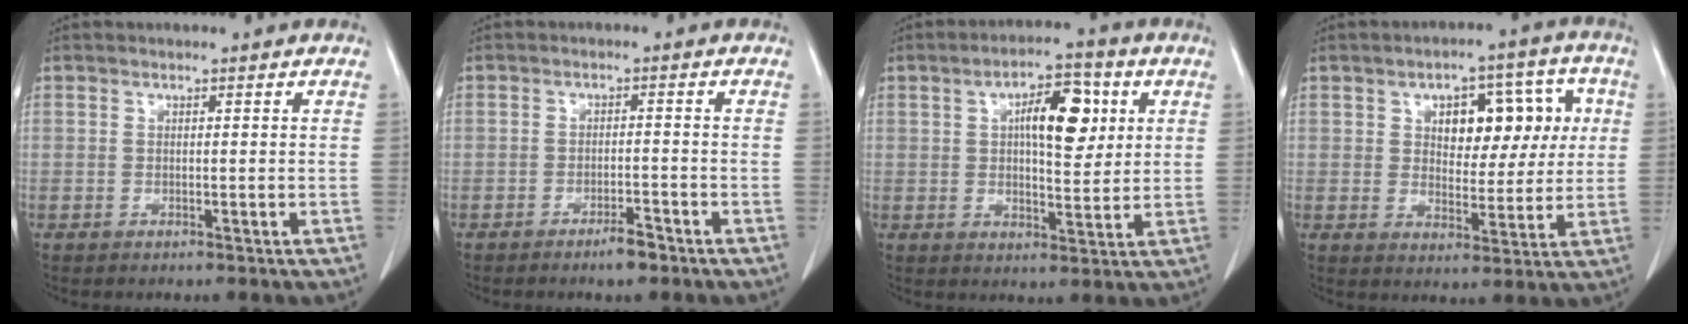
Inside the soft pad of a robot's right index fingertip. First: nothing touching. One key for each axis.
{"total": 2.9, "fx": -2.2, "fy": 0.5, "fz": 1.8, "tx": -0.031, "ty": 0.000, "tz": -0.035}
{"total": 9.6, "fx": 2.8, "fy": 3.5, "fz": 8.4, "tx": -0.131, "ty": 0.014, "tz": 0.045}
{"total": 10.8, "fx": 2.9, "fy": 5.9, "fz": 8.6, "tx": -0.107, "ty": 0.033, "tz": 0.047}